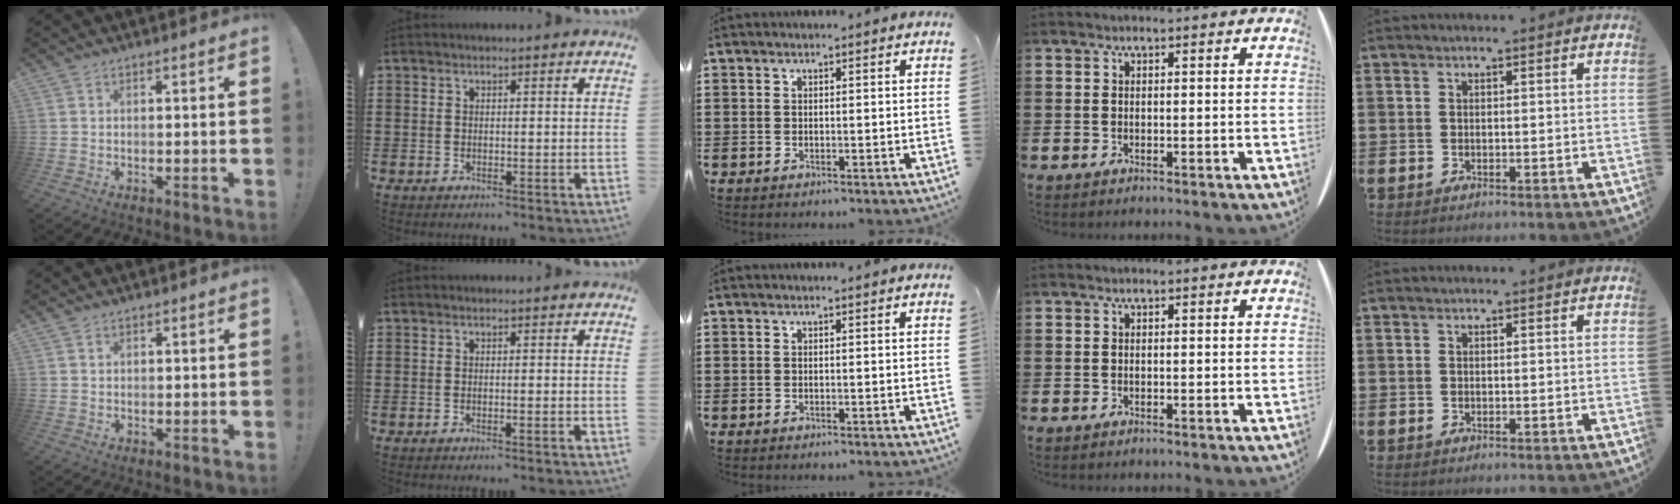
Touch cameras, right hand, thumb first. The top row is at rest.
{"thumb": {"total": 0.8, "force": [0.5, 0.6, -0.2], "torque": [0.006, 0.000, 0.009]}, "index": {"total": 0.5, "force": [-0.3, -0.1, 0.4], "torque": [-0.004, -0.003, -0.006]}}